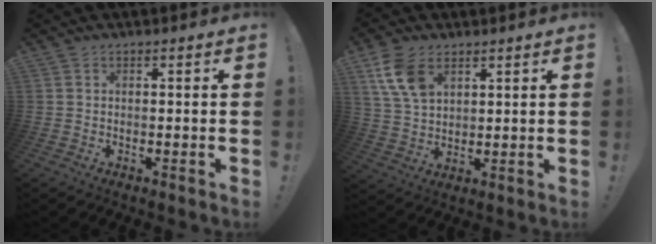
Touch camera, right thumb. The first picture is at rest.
{"total": 10.8, "force": [5.4, 6.6, 6.7], "torque": [-0.131, -0.015, 0.104]}